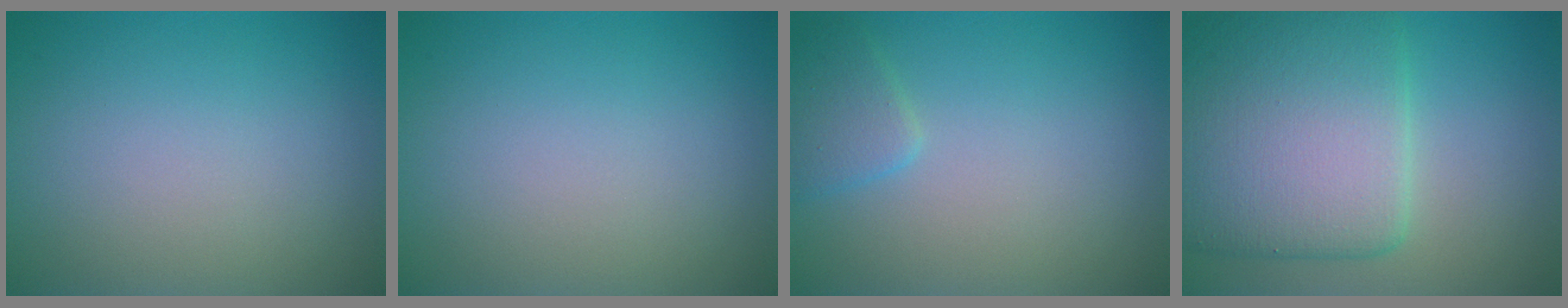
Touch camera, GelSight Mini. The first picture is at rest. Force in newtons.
{"total": 0.0}
{"total": 1.9, "press": 1.9, "slide": 0.1}
{"total": 10.0, "press": 10.0, "slide": 0.1}